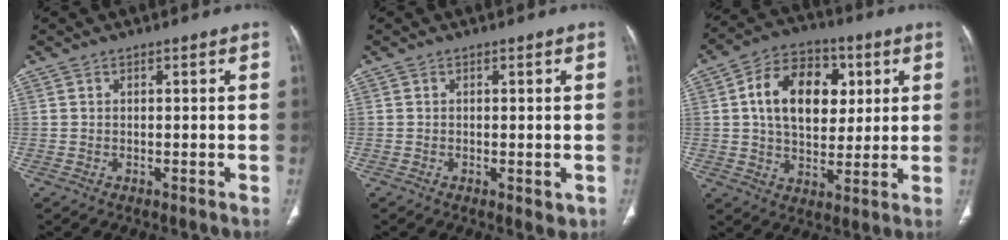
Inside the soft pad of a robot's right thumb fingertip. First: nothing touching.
{"total": 2.1, "force": [-0.5, 1.0, 1.8], "torque": [-0.021, -0.005, -0.004]}
{"total": 16.0, "force": [3.8, 10.8, 11.3], "torque": [-0.154, 0.004, 0.060]}